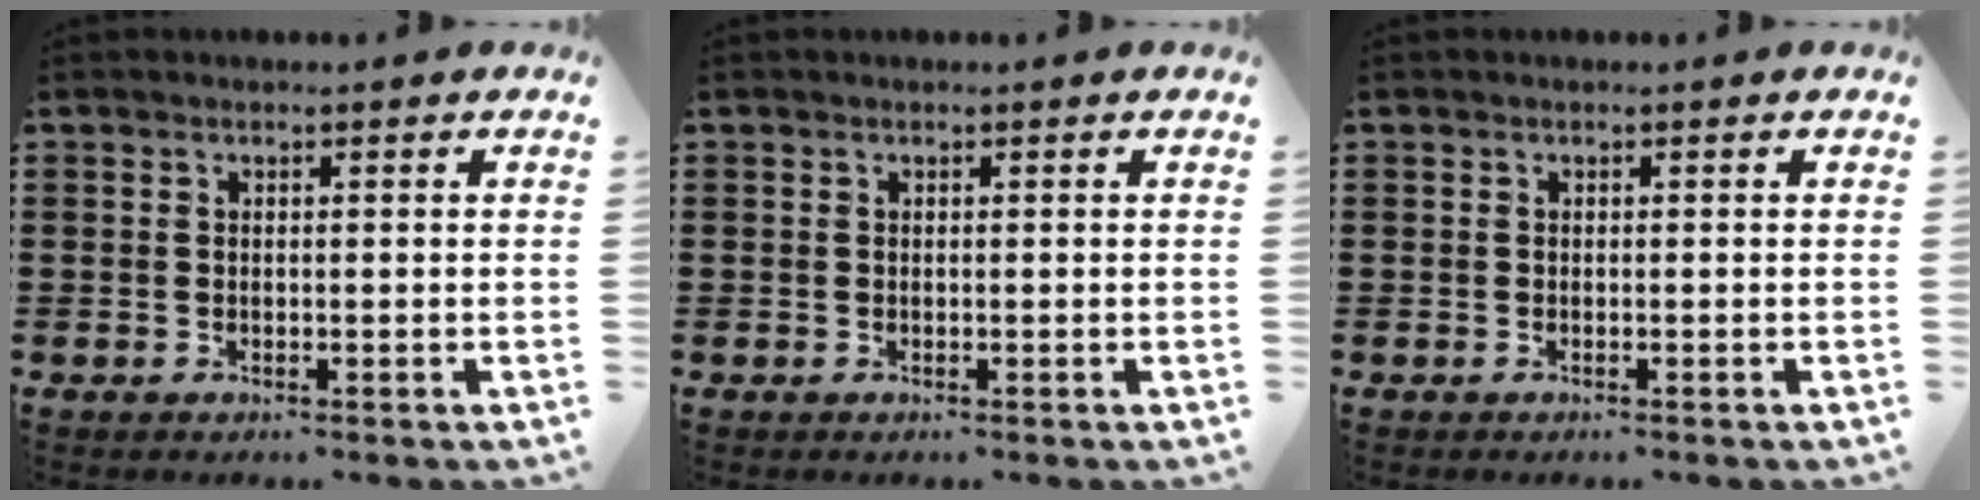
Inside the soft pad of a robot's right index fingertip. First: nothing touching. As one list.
[{"total": 0.0}, {"total": 0.0}]